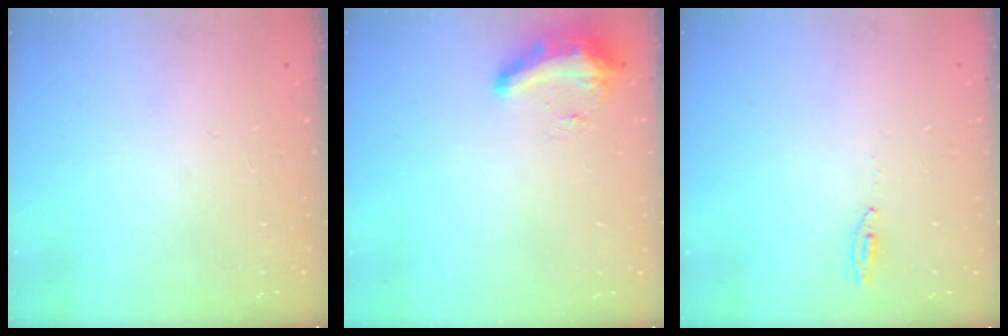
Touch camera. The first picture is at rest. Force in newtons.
{"total": 8.9, "press": 8.9, "slide": 0.6}
{"total": 2.9, "press": 2.7, "slide": 1.1}